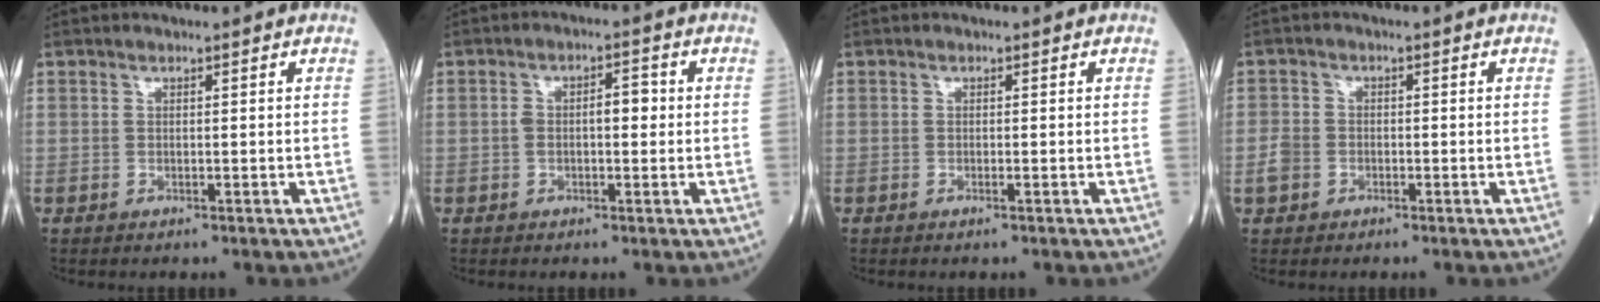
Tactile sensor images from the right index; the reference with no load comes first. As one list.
[{"total": 3.8, "force": [0.0, 1.6, 3.5], "torque": [-0.063, 0.020, 0.003]}, {"total": 0.5, "force": [-0.3, -0.1, 0.4], "torque": [-0.011, -0.001, -0.004]}, {"total": 2.7, "force": [-1.2, 2.2, 1.1], "torque": [-0.028, 0.005, -0.024]}]